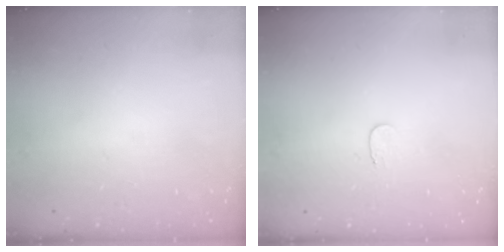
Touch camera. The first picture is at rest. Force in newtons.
{"total": 3.4, "press": 3.4, "slide": 0.4}